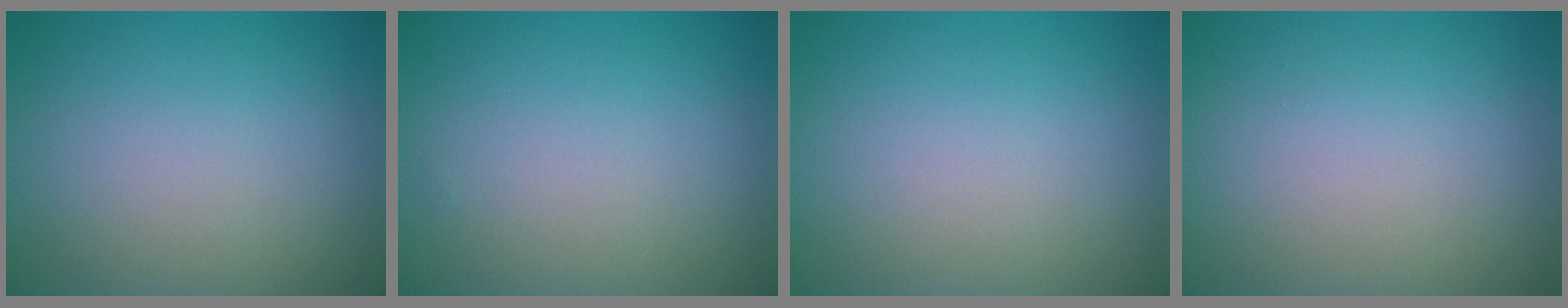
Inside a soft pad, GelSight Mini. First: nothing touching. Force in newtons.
{"total": 0.0}
{"total": 0.0}
{"total": 0.0}